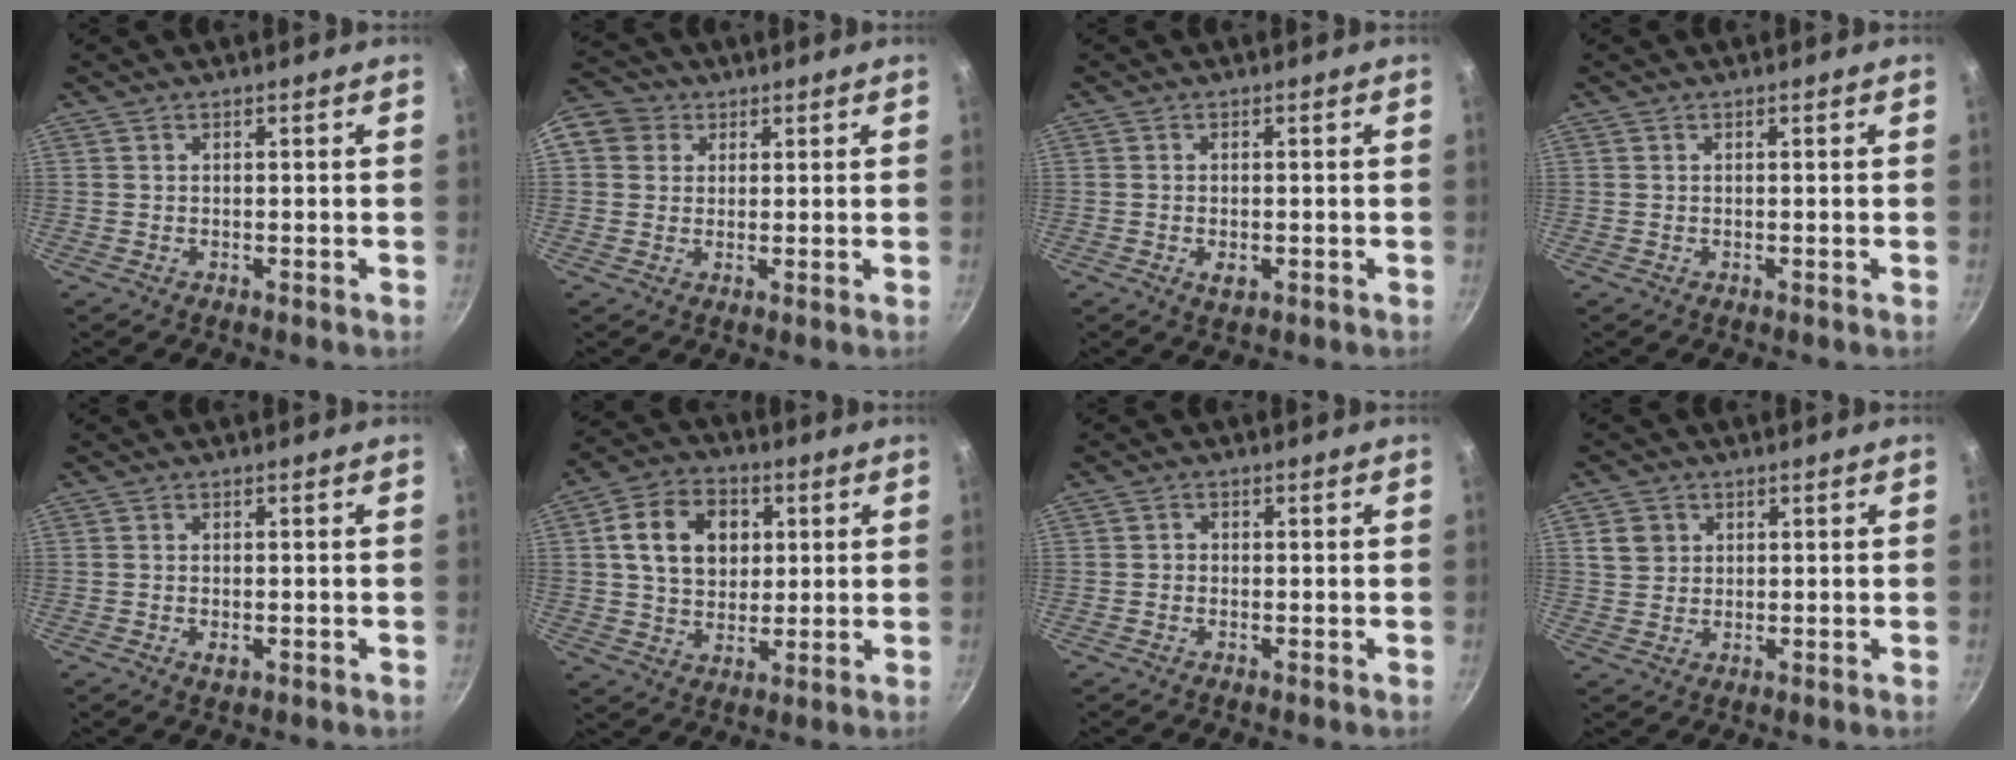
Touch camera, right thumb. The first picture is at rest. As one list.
[{"total": 9.8, "force": [3.0, 8.5, 3.9], "torque": [-0.069, 0.020, 0.043]}, {"total": 2.6, "force": [-0.8, 1.5, 2.0], "torque": [-0.034, -0.003, -0.011]}, {"total": 0.0}, {"total": 1.9, "force": [-0.6, 1.1, 1.5], "torque": [-0.025, -0.002, -0.009]}, {"total": 12.8, "force": [2.9, 9.8, 7.6], "torque": [-0.110, 0.007, 0.044]}, {"total": 0.9, "force": [-0.4, 0.8, 0.3], "torque": [-0.005, 0.001, -0.010]}, {"total": 4.1, "force": [1.2, 3.7, 1.4], "torque": [-0.008, 0.005, 0.023]}]